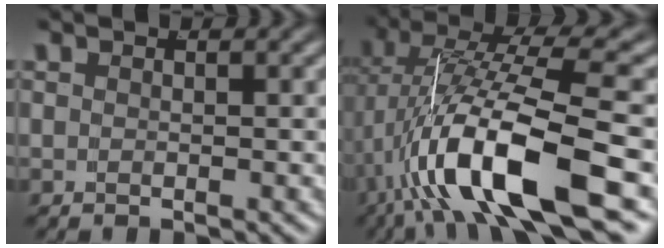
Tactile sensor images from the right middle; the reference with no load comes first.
{"total": 10.1, "force": [-1.7, 3.4, 9.4], "torque": [-0.182, -0.011, -0.014]}